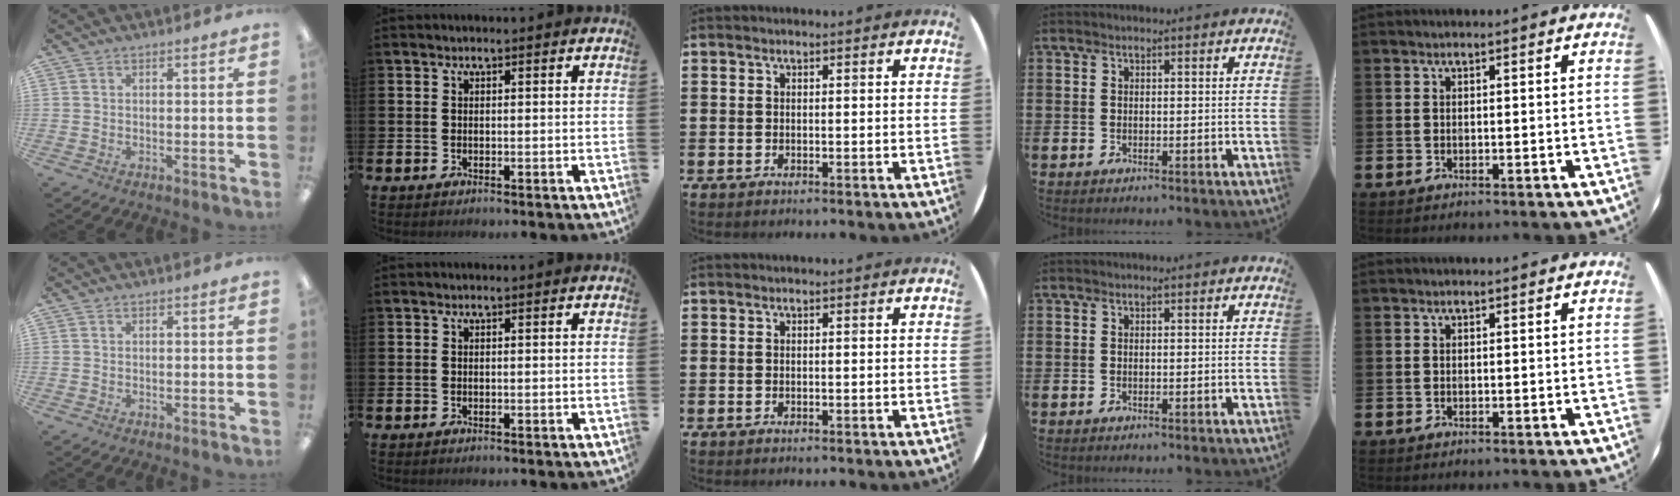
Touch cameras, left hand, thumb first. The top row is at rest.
{}